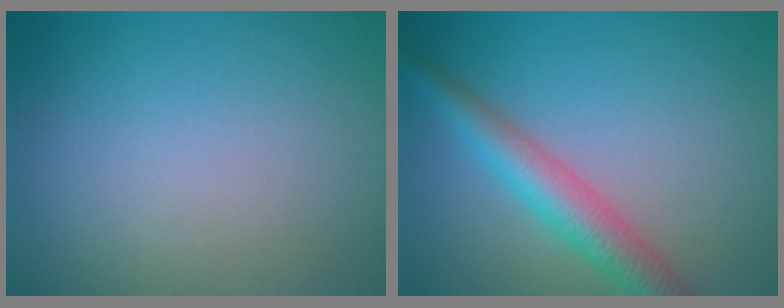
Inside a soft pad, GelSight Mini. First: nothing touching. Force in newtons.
{"total": 4.4, "press": 4.4, "slide": 0.2}